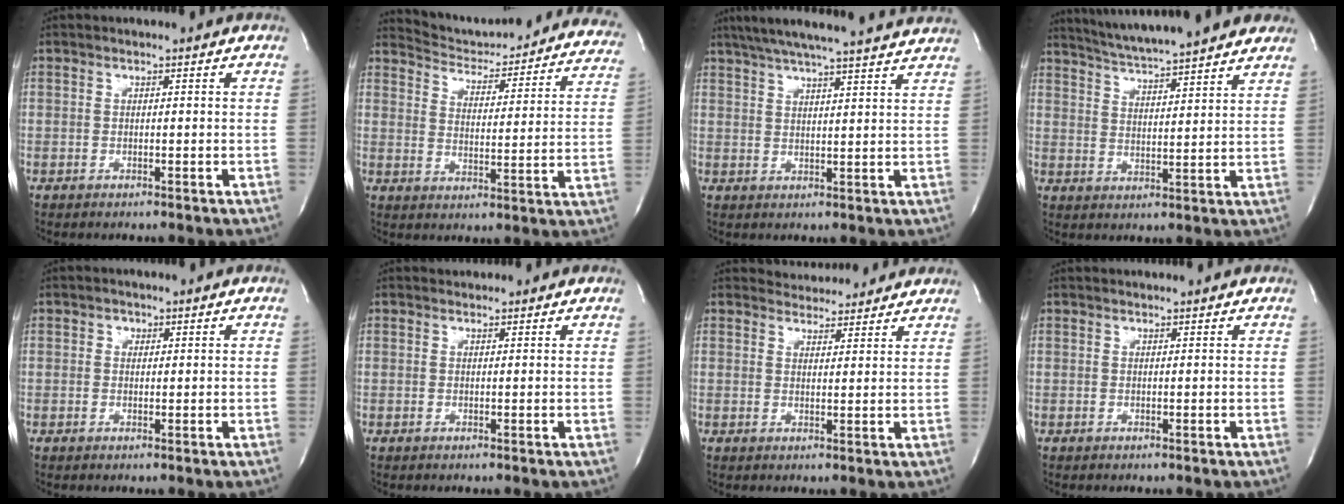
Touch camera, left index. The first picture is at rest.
{"total": 23.8, "force": [22.3, 4.8, 6.9], "torque": [-0.094, -0.062, 0.266]}
{"total": 20.3, "force": [18.0, 0.5, 9.2], "torque": [-0.158, 0.020, 0.241]}
{"total": 18.4, "force": [16.3, 1.2, 8.3], "torque": [-0.135, 0.021, 0.229]}
{"total": 1.0, "force": [0.5, 0.9, 0.3], "torque": [-0.003, -0.002, 0.005]}
{"total": 1.3, "force": [1.2, 0.6, 0.0], "torque": [-0.005, 0.013, 0.018]}
{"total": 6.3, "force": [6.1, 1.7, 0.5], "torque": [-0.007, 0.013, 0.075]}
{"total": 2.6, "force": [2.6, 0.1, 0.4], "torque": [-0.010, 0.021, 0.034]}